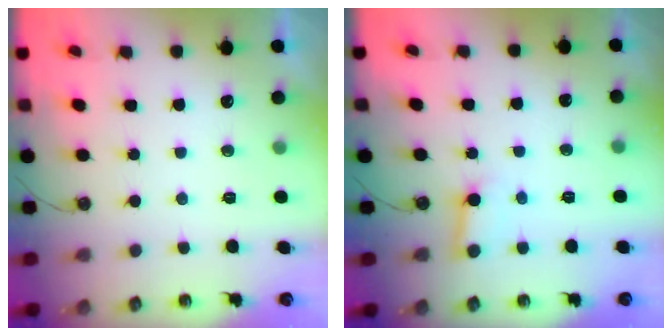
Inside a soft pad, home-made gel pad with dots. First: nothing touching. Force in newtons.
{"total": 3.9, "press": 3.9, "slide": 0.2}